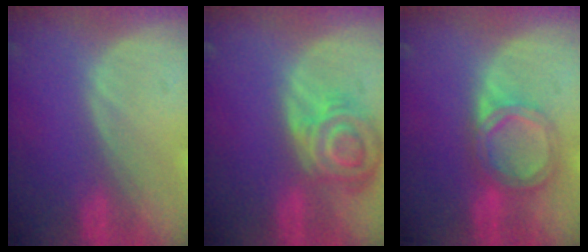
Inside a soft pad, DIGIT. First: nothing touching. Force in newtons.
{"total": 8.4, "press": 7.4, "slide": 3.9}
{"total": 6.1, "press": 5.4, "slide": 3.0}